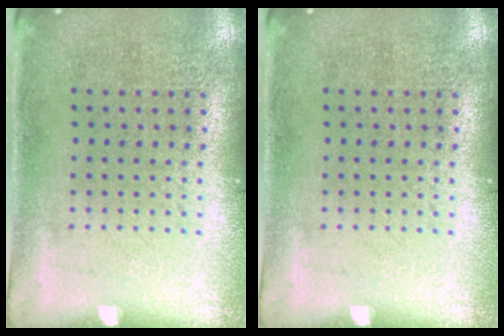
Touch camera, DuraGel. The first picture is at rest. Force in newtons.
{"total": 0.0}